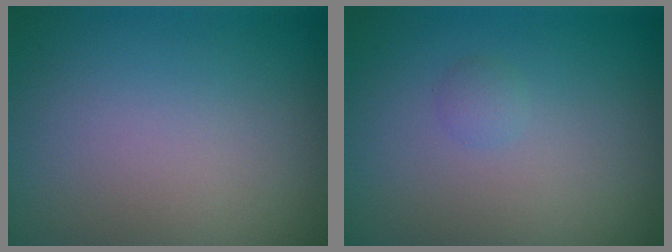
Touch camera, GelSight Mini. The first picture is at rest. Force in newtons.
{"total": 0.8, "press": 0.8, "slide": 0.0}